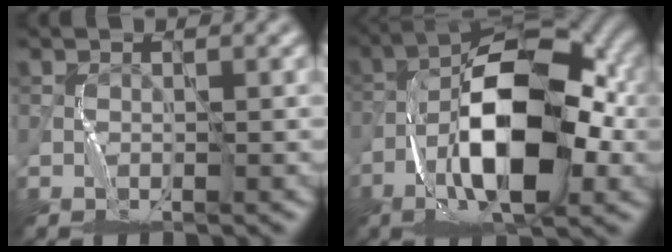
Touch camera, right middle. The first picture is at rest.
{"total": 12.6, "force": [-3.3, 5.5, 10.8], "torque": [-0.188, 0.011, -0.067]}